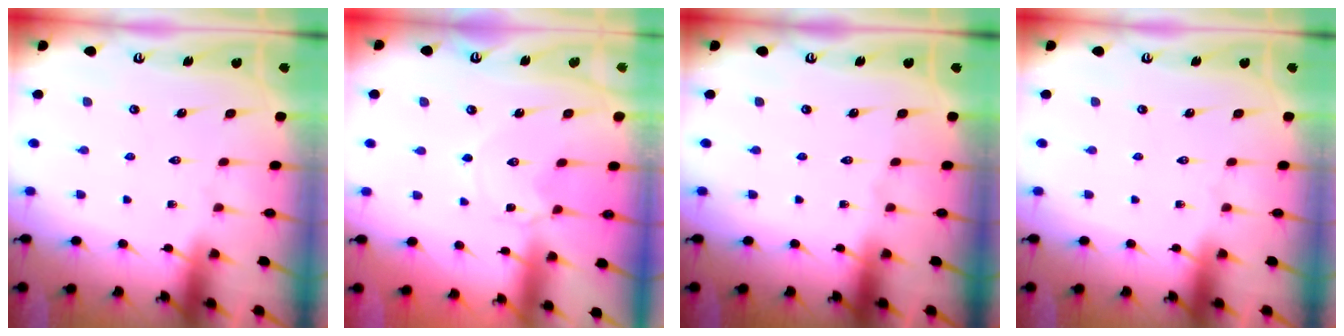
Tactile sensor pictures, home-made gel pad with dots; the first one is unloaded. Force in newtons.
{"total": 1.8, "press": 1.8, "slide": 0.3}
{"total": 0.0}
{"total": 0.0}